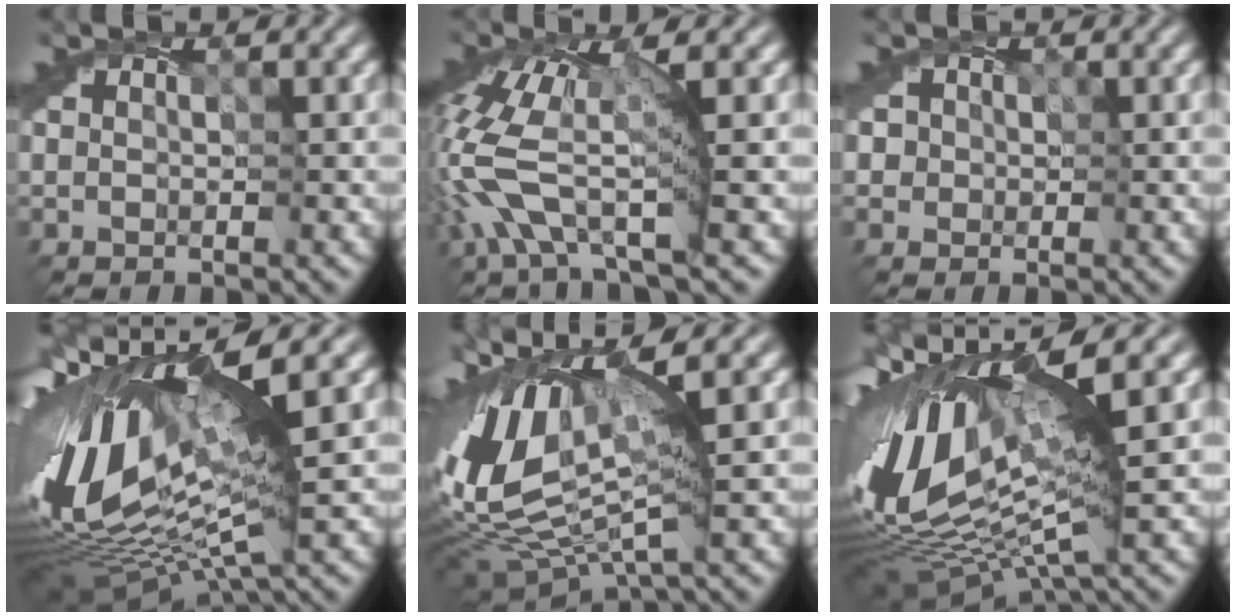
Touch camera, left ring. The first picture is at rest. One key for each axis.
{"total": 8.0, "fx": -2.0, "fy": 2.9, "fz": 7.2, "tx": -0.171, "ty": 0.009, "tz": -0.051}
{"total": 1.5, "fx": 0.1, "fy": 1.5, "fz": -0.2, "tx": 0.016, "ty": 0.006, "tz": -0.009}
{"total": 16.6, "fx": 2.8, "fy": 6.2, "fz": 15.1, "tx": -0.323, "ty": 0.005, "tz": 0.055}
{"total": 12.0, "fx": 1.6, "fy": 5.4, "fz": 10.6, "tx": -0.238, "ty": 0.007, "tz": 0.026}
{"total": 14.9, "fx": 2.5, "fy": 5.9, "fz": 13.5, "tx": -0.297, "ty": 0.010, "tz": 0.056}